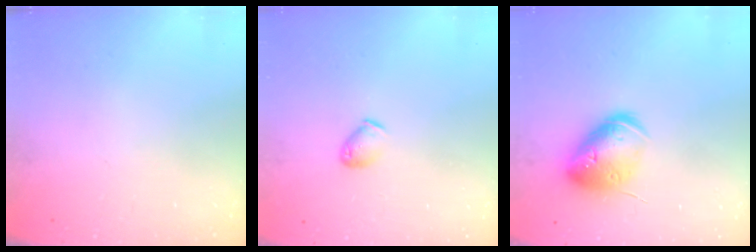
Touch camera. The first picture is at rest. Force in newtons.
{"total": 4.2, "press": 4.2, "slide": 0.7}
{"total": 16.0, "press": 15.9, "slide": 2.1}